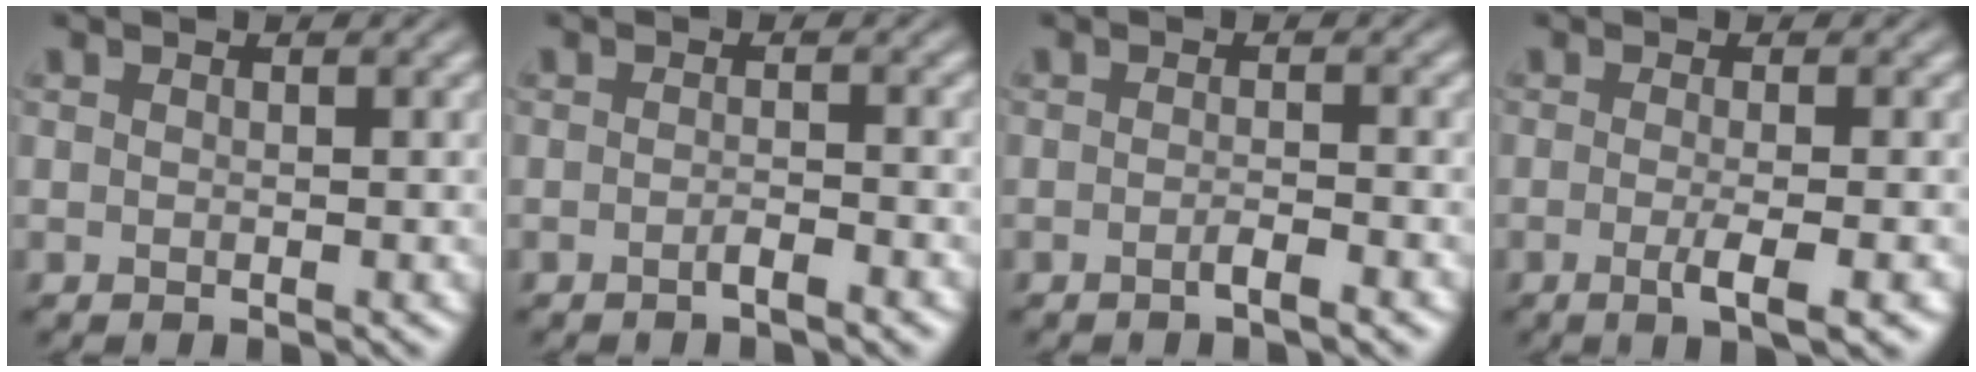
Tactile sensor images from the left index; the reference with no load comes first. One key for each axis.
{"total": 1.4, "fx": -0.9, "fy": 0.3, "fz": 1.1, "tx": -0.018, "ty": 0.001, "tz": -0.018}
{"total": 1.7, "fx": -0.9, "fy": 0.4, "fz": 1.4, "tx": -0.020, "ty": 0.001, "tz": -0.019}
{"total": 3.7, "fx": -1.0, "fy": 0.9, "fz": 3.4, "tx": -0.051, "ty": -0.005, "tz": -0.020}